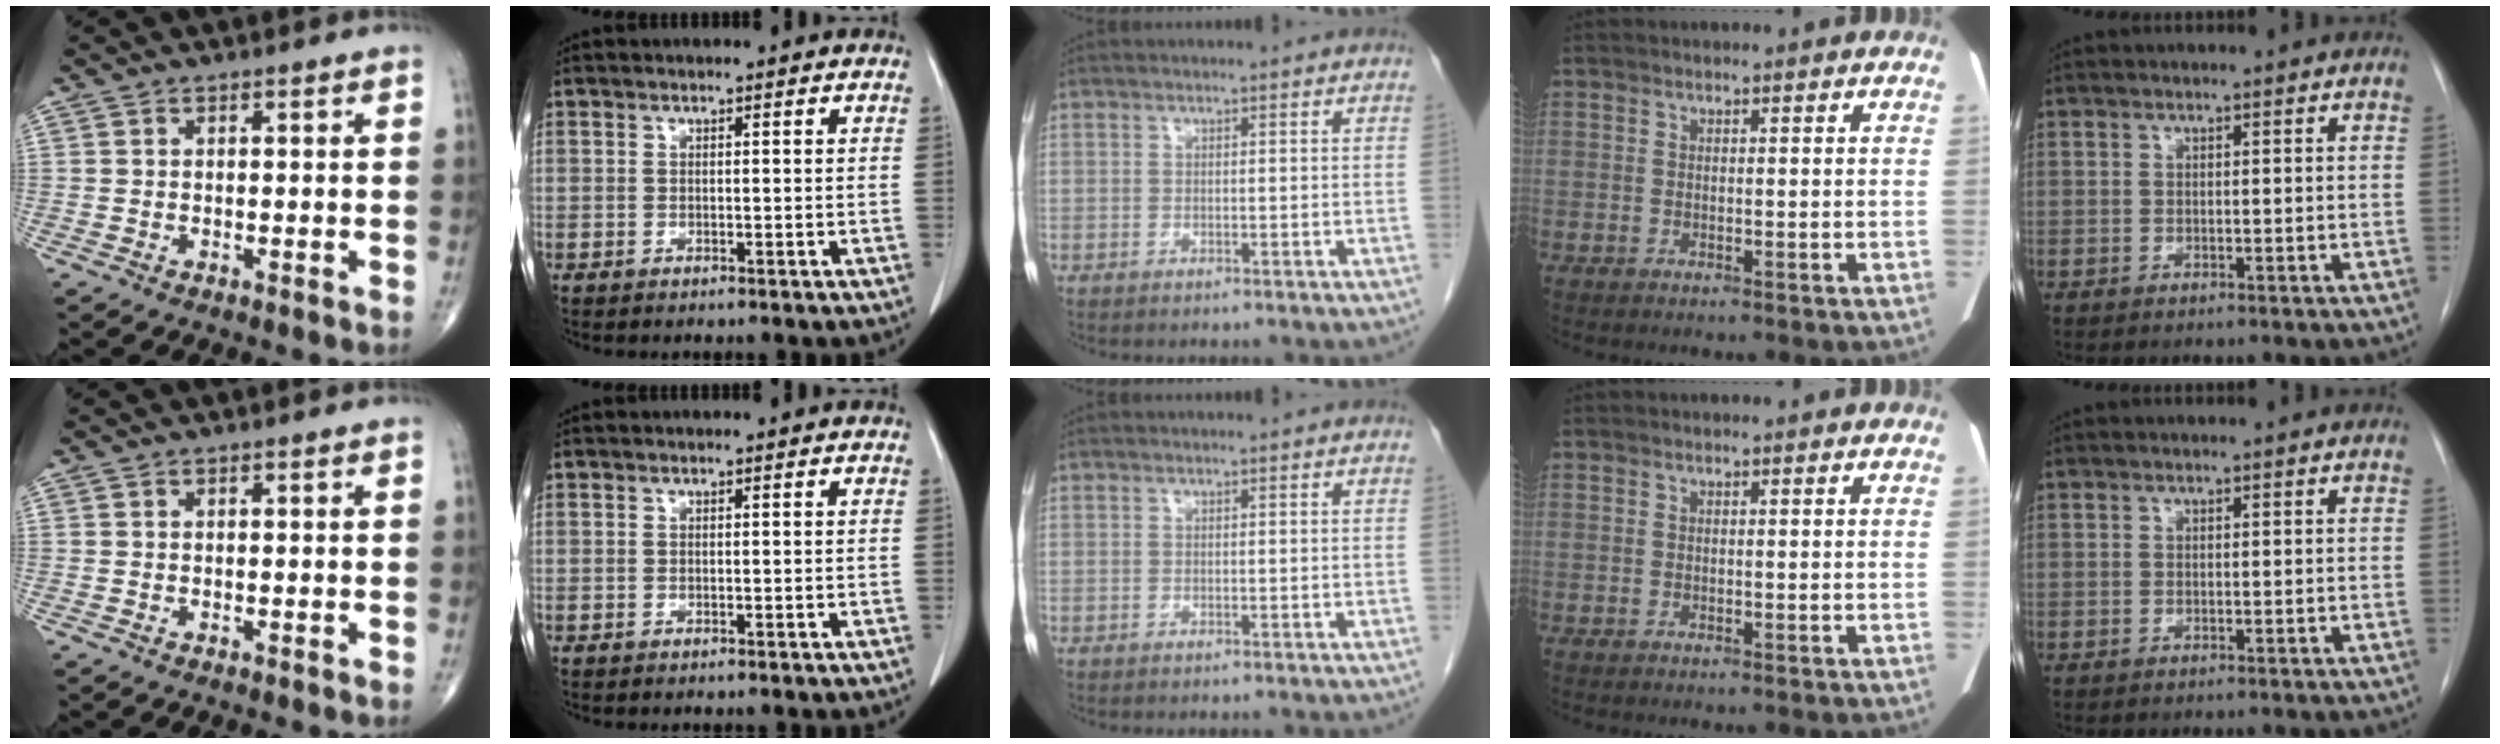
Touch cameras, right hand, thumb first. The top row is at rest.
{}